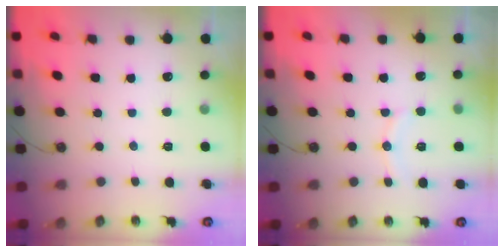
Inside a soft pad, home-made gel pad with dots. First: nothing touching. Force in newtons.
{"total": 6.3, "press": 6.1, "slide": 1.4}